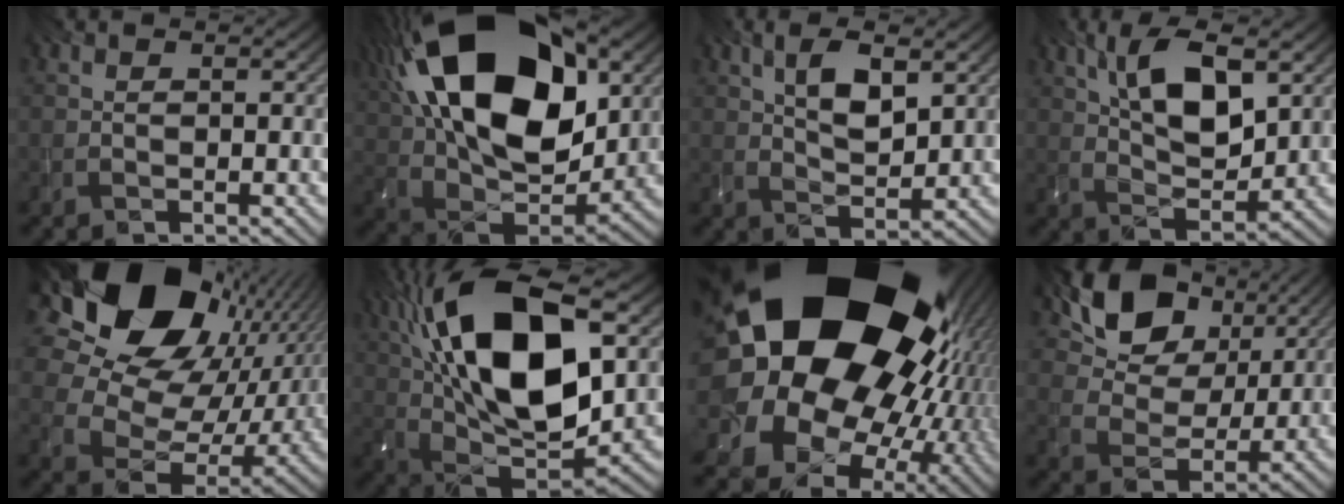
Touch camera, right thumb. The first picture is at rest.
{"total": 23.4, "force": [8.1, 13.4, 17.3], "torque": [-0.361, 0.046, 0.133]}
{"total": 6.6, "force": [2.8, 2.9, 5.2], "torque": [-0.105, -0.002, 0.051]}
{"total": 11.0, "force": [4.3, 5.0, 8.8], "torque": [-0.171, 0.006, 0.082]}
{"total": 21.9, "force": [9.5, 14.6, 13.2], "torque": [-0.271, 0.028, 0.177]}
{"total": 20.1, "force": [6.0, 9.5, 16.7], "torque": [-0.331, 0.030, 0.094]}
{"total": 26.4, "force": [7.5, 20.8, 14.3], "torque": [-0.326, -0.037, 0.136]}
{"total": 12.1, "force": [6.6, 8.1, 6.0], "torque": [-0.122, 0.002, 0.113]}